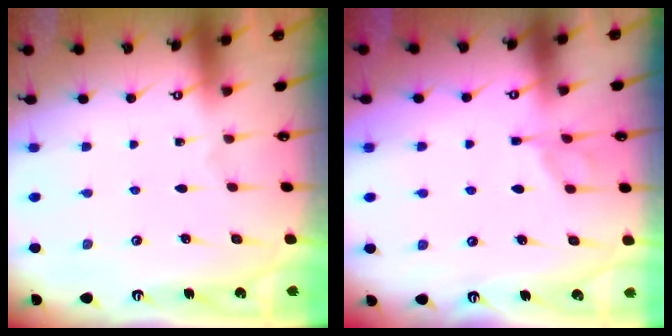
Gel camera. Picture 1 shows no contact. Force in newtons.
{"total": 5.5, "press": 5.5, "slide": 0.7}